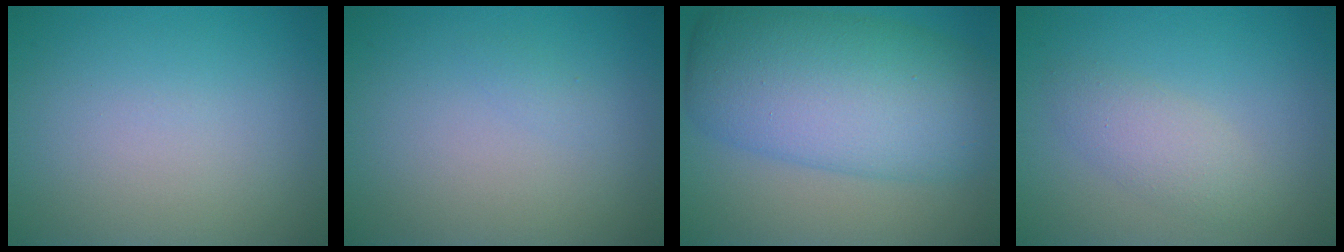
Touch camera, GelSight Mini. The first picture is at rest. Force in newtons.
{"total": 0.5, "press": 0.5, "slide": 0.0}
{"total": 11.1, "press": 11.1, "slide": 0.2}
{"total": 2.4, "press": 2.4, "slide": 0.1}